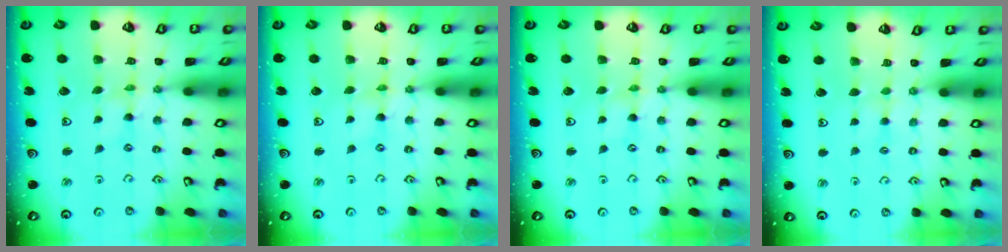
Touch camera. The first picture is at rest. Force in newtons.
{"total": 0.0}
{"total": 0.9, "press": 0.9, "slide": 0.3}
{"total": 1.9, "press": 1.8, "slide": 0.3}